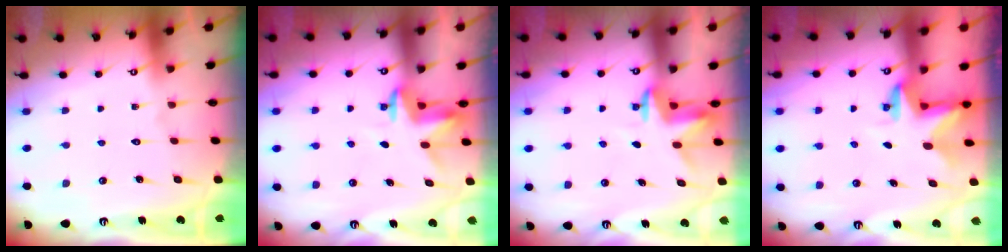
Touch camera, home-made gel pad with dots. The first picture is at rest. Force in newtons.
{"total": 3.4, "press": 3.4, "slide": 0.3}
{"total": 3.4, "press": 3.4, "slide": 0.3}
{"total": 2.9, "press": 2.9, "slide": 0.2}